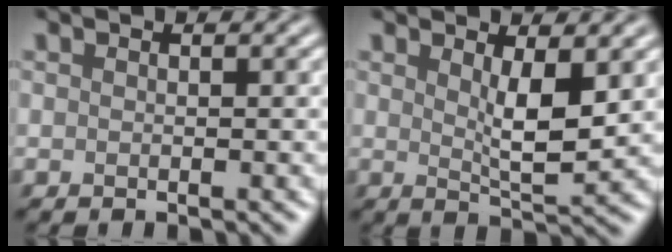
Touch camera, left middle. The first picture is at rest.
{"total": 3.5, "force": [1.1, 0.8, 3.2], "torque": [-0.059, -0.011, 0.022]}